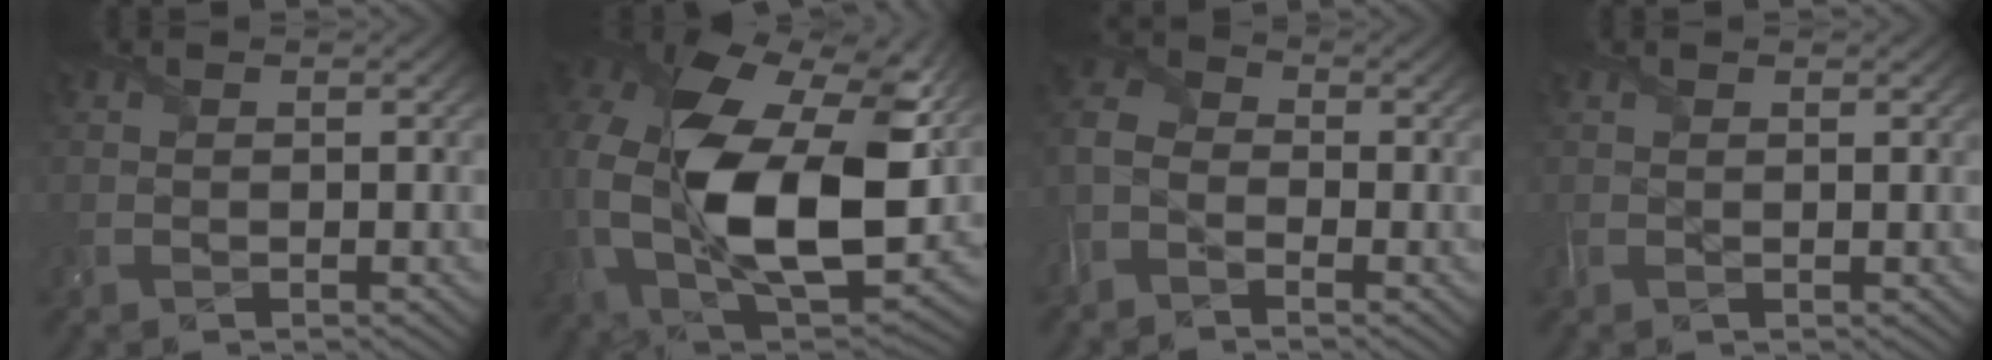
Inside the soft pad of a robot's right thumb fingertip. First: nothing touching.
{"total": 20.8, "force": [3.2, 13.4, 15.6], "torque": [-0.389, -0.029, 0.080]}
{"total": 4.7, "force": [-2.8, 3.1, 2.3], "torque": [-0.068, -0.002, -0.074]}
{"total": 1.0, "force": [0.5, 0.4, 0.8], "torque": [-0.024, 0.001, 0.009]}